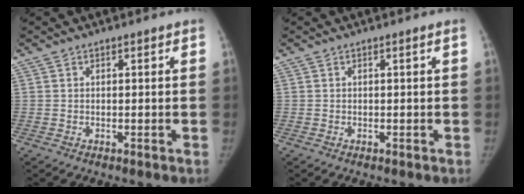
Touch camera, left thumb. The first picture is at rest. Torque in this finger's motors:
{"motor_torque": [-0.03, 0.03, 0.03, -0.07, -0.01]}